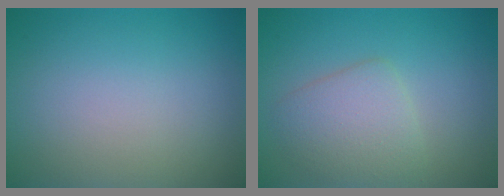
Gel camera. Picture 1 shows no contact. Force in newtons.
{"total": 3.4, "press": 3.4, "slide": 0.1}